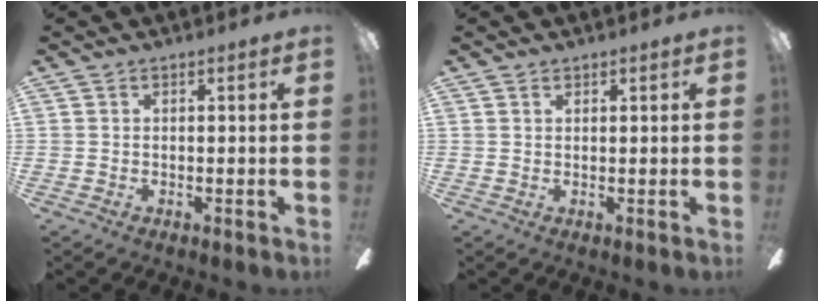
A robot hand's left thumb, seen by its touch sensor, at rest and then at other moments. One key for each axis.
{"total": 0.9, "fx": 0.8, "fy": 0.5, "fz": 0.2, "tx": -0.004, "ty": 0.001, "tz": 0.015}